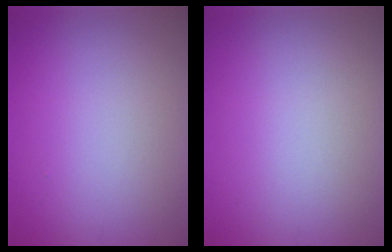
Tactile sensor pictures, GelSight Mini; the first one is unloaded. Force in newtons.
{"total": 0.0}